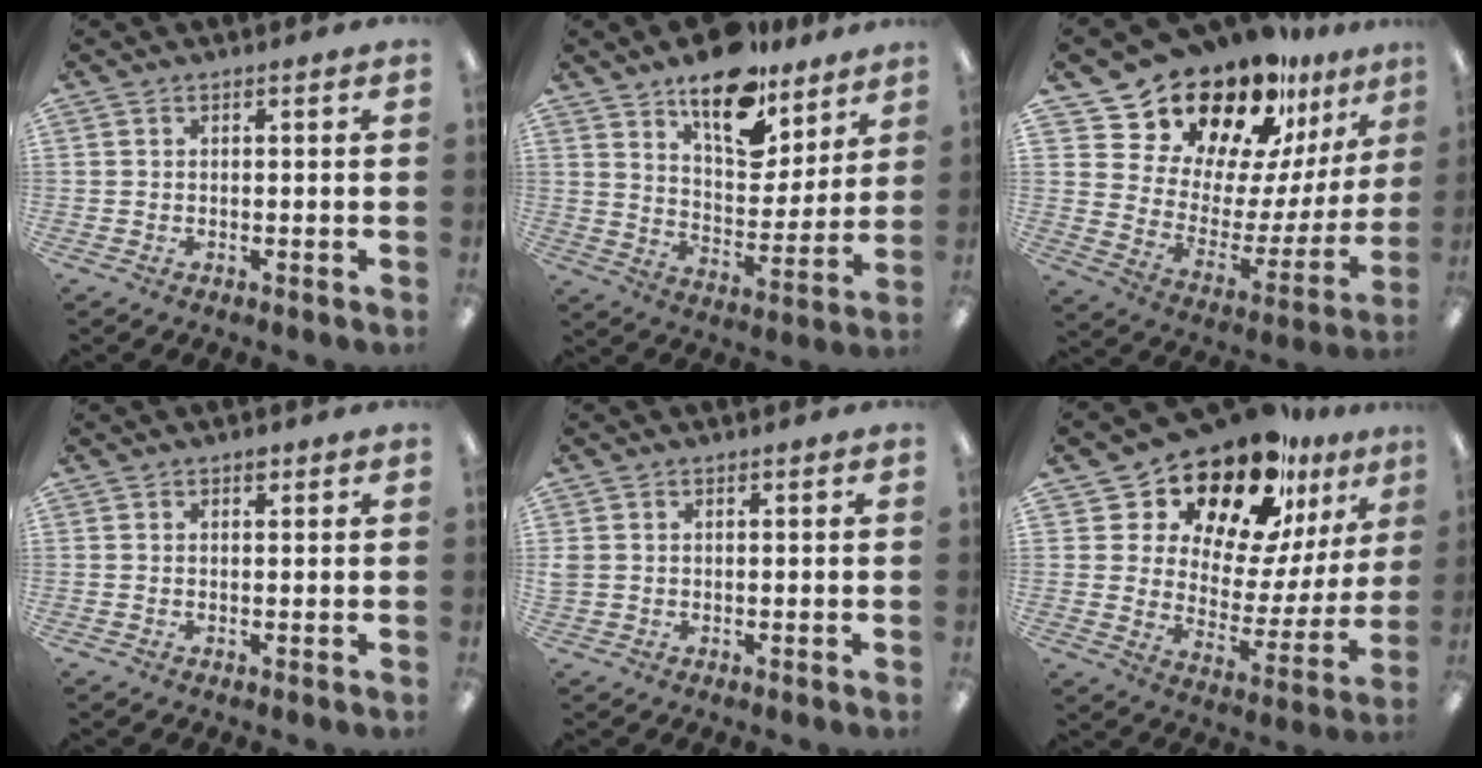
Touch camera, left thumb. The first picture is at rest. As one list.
[{"total": 15.7, "force": [11.9, 7.0, 7.5], "torque": [-0.114, -0.077, 0.209]}, {"total": 21.1, "force": [18.9, 7.3, 6.0], "torque": [-0.116, -0.156, 0.337]}, {"total": 1.3, "force": [0.9, 0.7, 0.6], "torque": [-0.005, -0.001, 0.014]}, {"total": 1.4, "force": [0.4, 1.3, 0.3], "torque": [-0.008, 0.003, 0.006]}, {"total": 20.7, "force": [17.0, 7.9, 8.6], "torque": [-0.144, -0.132, 0.291]}]